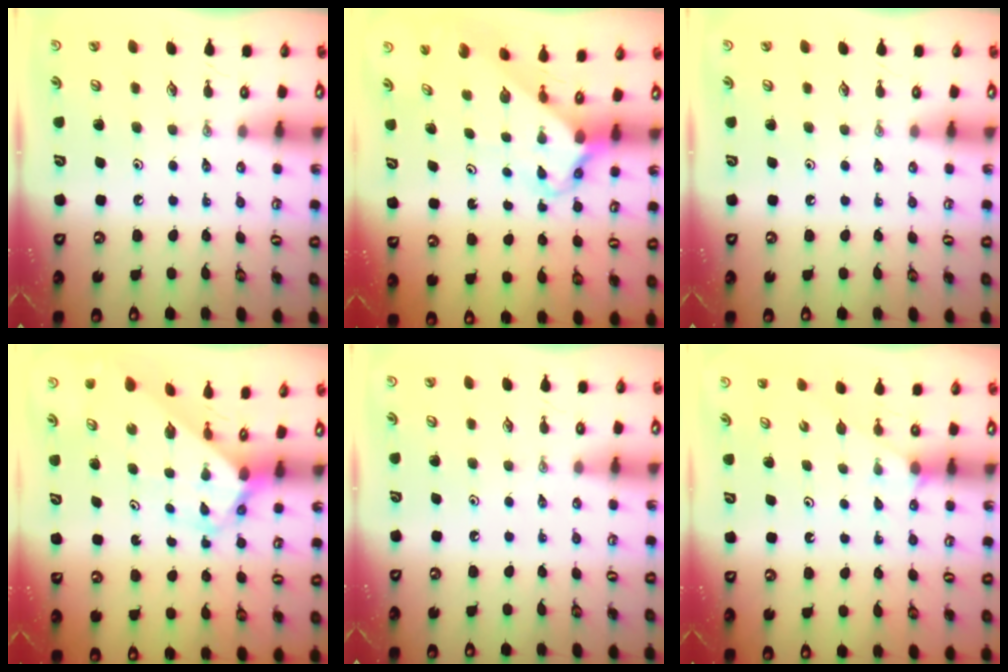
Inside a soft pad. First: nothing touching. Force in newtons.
{"total": 2.7, "press": 2.7, "slide": 0.2}
{"total": 0.0}
{"total": 2.6, "press": 2.6, "slide": 0.2}
{"total": 0.0}
{"total": 2.9, "press": 2.9, "slide": 0.4}